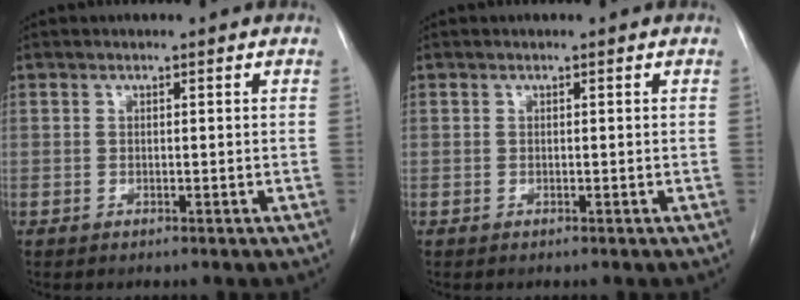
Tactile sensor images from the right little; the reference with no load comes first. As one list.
[{"total": 0.0}]